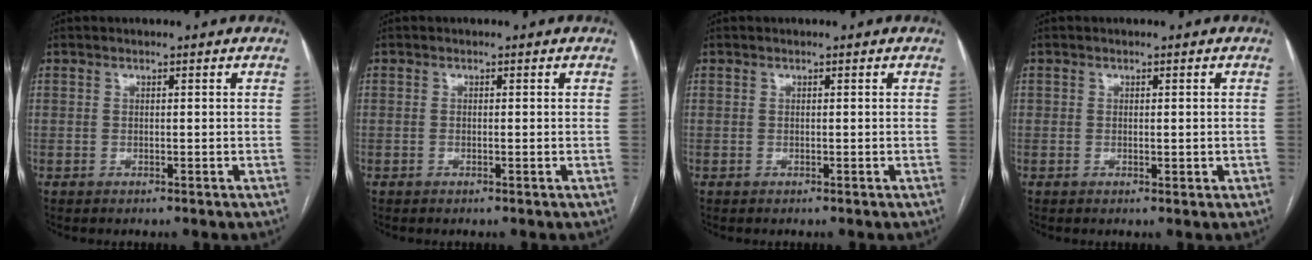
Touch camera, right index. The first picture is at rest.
{"total": 0.0}
{"total": 0.0}
{"total": 1.2, "force": [-0.1, 0.7, 0.9], "torque": [-0.010, -0.001, 0.004]}